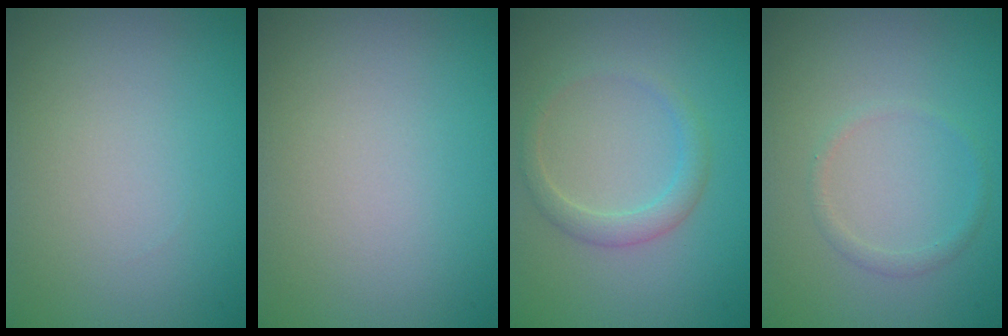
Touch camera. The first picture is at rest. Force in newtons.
{"total": 0.0}
{"total": 1.9, "press": 1.9, "slide": 0.1}
{"total": 0.9, "press": 0.9, "slide": 0.1}